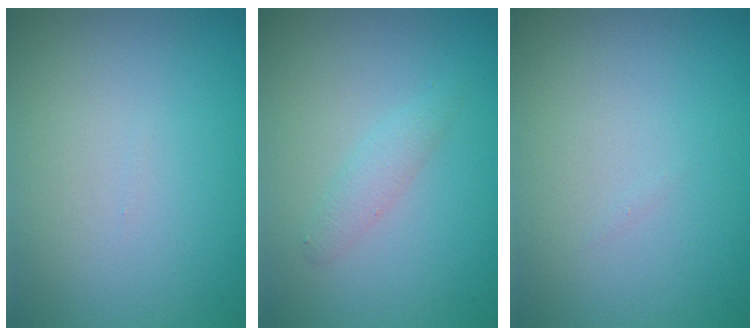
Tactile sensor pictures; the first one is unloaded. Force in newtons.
{"total": 1.4, "press": 1.4, "slide": 0.0}
{"total": 0.0}